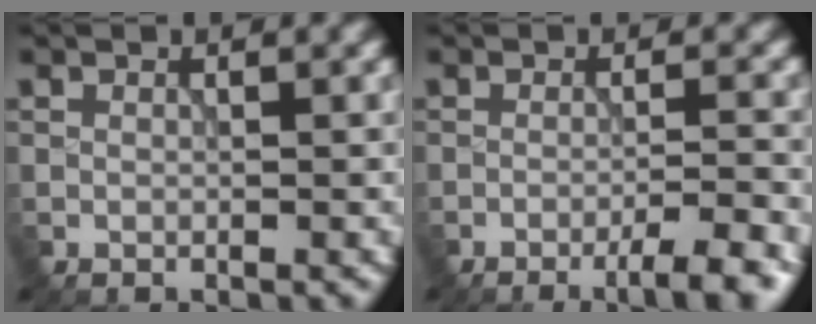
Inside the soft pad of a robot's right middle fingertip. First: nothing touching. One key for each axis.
{"total": 4.7, "fx": -2.9, "fy": 0.7, "fz": 3.6, "tx": -0.049, "ty": 0.007, "tz": -0.046}